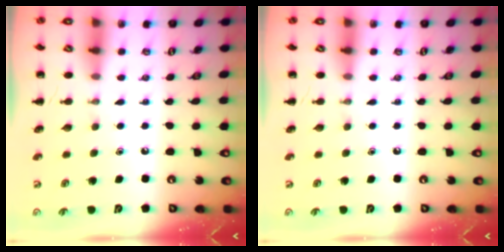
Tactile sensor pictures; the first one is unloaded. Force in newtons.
{"total": 0.0}